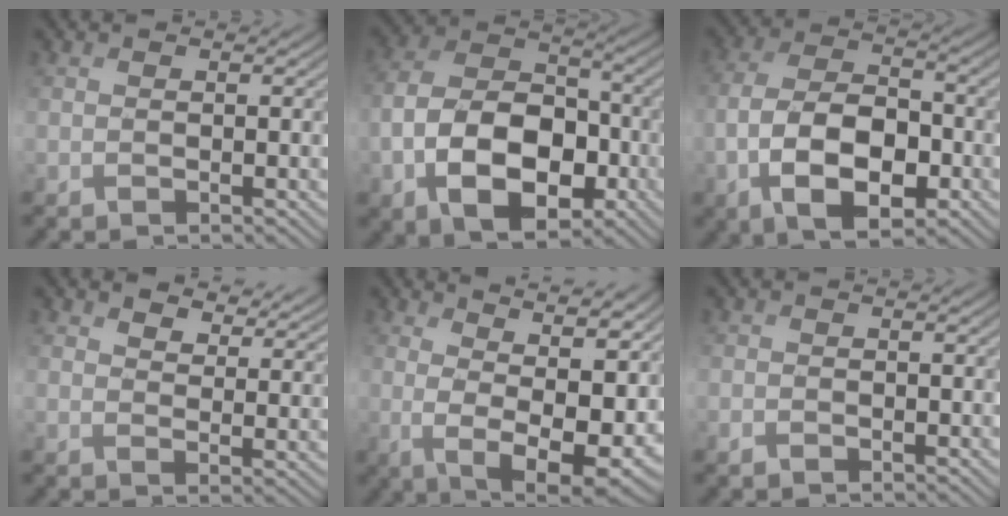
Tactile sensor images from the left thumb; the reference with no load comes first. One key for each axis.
{"total": 12.2, "fx": -4.6, "fy": 7.7, "fz": 8.3, "tx": -0.170, "ty": -0.015, "tz": -0.088}
{"total": 10.5, "fx": -4.1, "fy": 5.5, "fz": 8.0, "tx": -0.168, "ty": -0.008, "tz": -0.081}
{"total": 5.0, "fx": 4.0, "fy": 2.1, "fz": 2.2, "tx": -0.032, "ty": 0.000, "tz": 0.060}
{"total": 11.9, "fx": 3.9, "fy": 4.7, "fz": 10.3, "tx": -0.154, "ty": -0.005, "tz": 0.052}
{"total": 0.7, "fx": -0.4, "fy": 0.6, "fz": -0.1, "tx": 0.005, "ty": -0.002, "tz": -0.010}